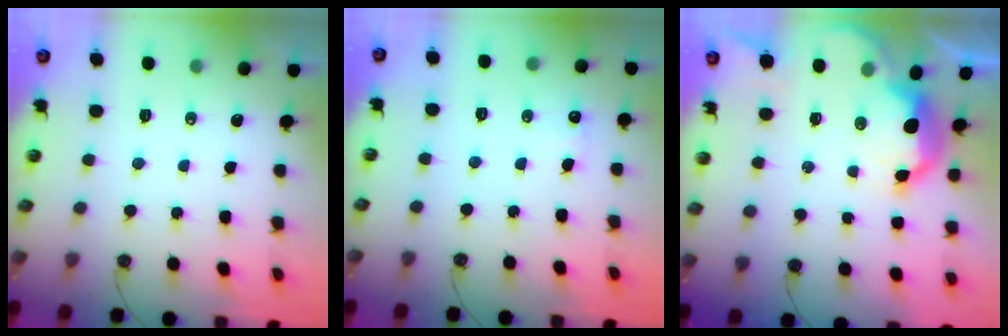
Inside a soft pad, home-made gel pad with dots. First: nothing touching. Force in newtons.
{"total": 5.9, "press": 5.7, "slide": 1.3}
{"total": 8.7, "press": 8.7, "slide": 0.9}